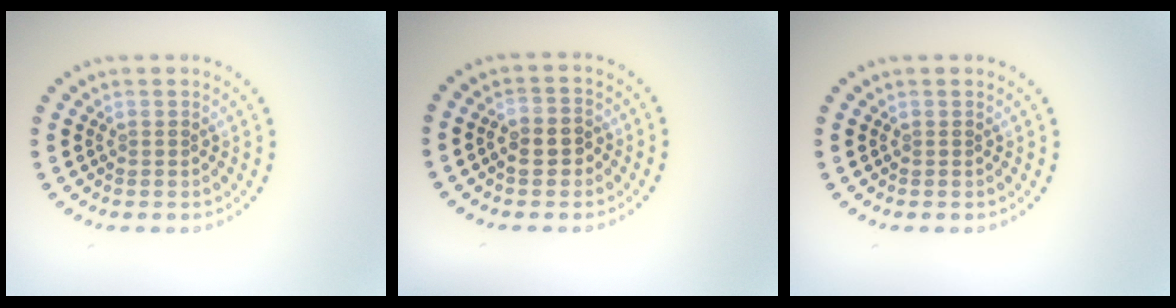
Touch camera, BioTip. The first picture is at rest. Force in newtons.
{"total": 2.6, "press": 2.6, "slide": 0.6}
{"total": 0.0}